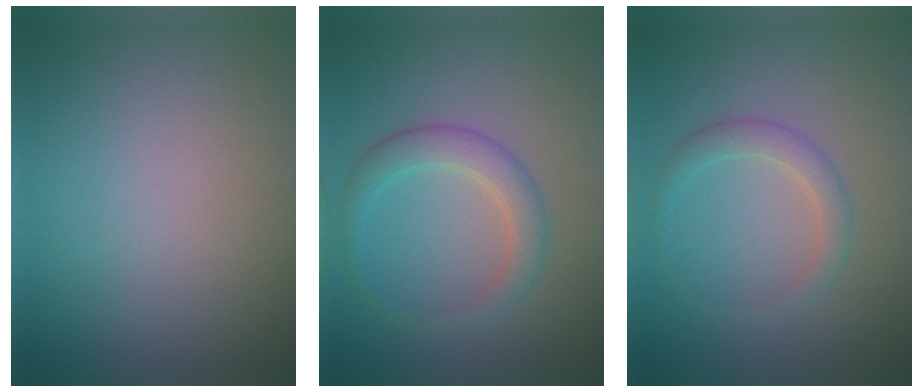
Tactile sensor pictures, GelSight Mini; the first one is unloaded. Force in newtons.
{"total": 3.0, "press": 3.0, "slide": 0.1}
{"total": 2.1, "press": 2.1, "slide": 0.1}